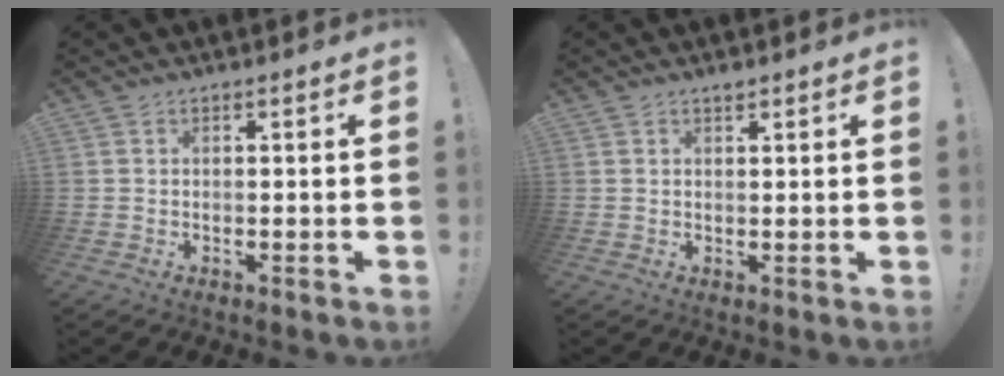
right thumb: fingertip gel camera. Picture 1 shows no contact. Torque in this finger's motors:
{"motor_torque": [0.14, -0.31, -0.22, -0.11, 0.11]}